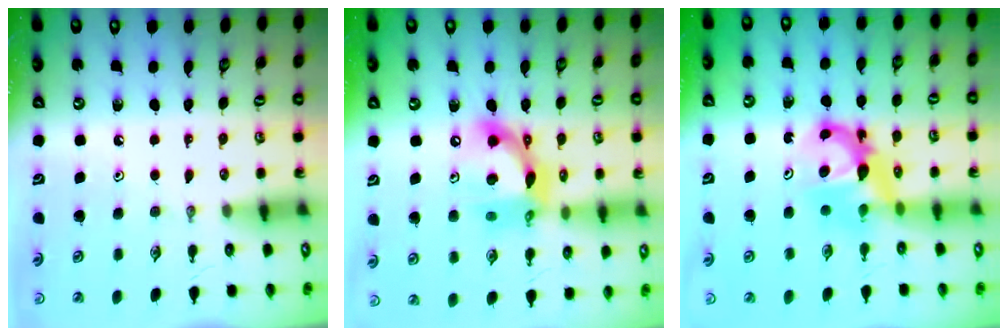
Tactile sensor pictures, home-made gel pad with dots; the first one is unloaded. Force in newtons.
{"total": 12.7, "press": 12.6, "slide": 1.5}
{"total": 7.5, "press": 7.5, "slide": 0.3}